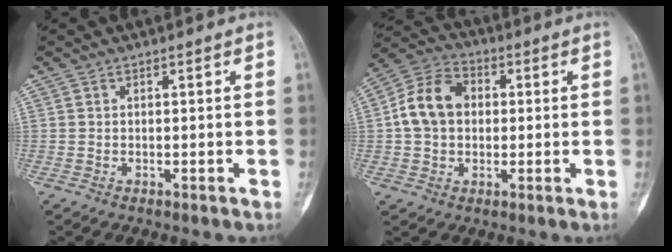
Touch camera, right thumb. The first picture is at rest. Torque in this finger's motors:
{"motor_torque": [0.12, 0.12, 0.66, -0.65, 0.07]}